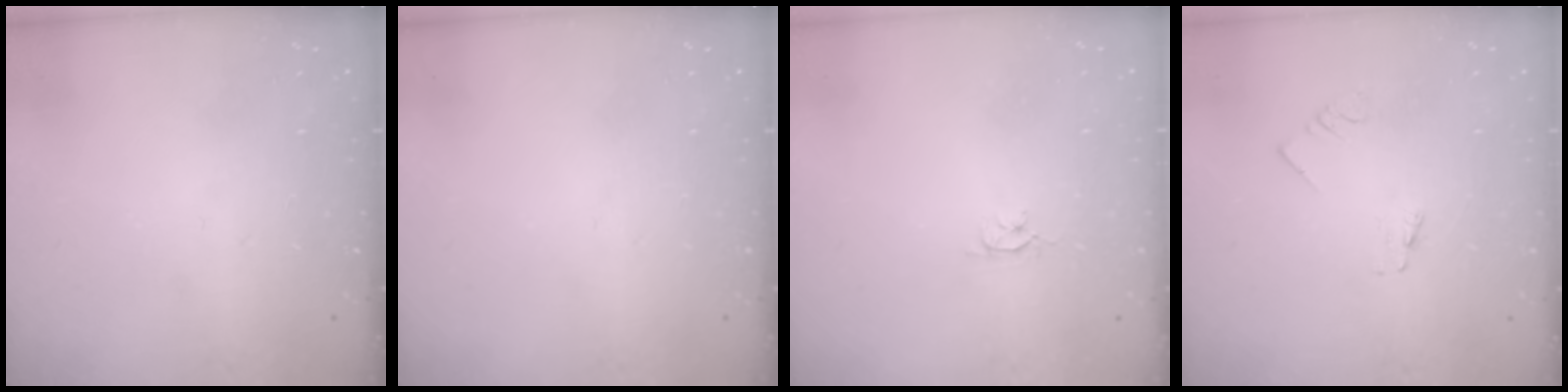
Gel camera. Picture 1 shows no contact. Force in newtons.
{"total": 0.0}
{"total": 2.6, "press": 2.6, "slide": 0.3}
{"total": 0.7, "press": 0.7, "slide": 0.1}